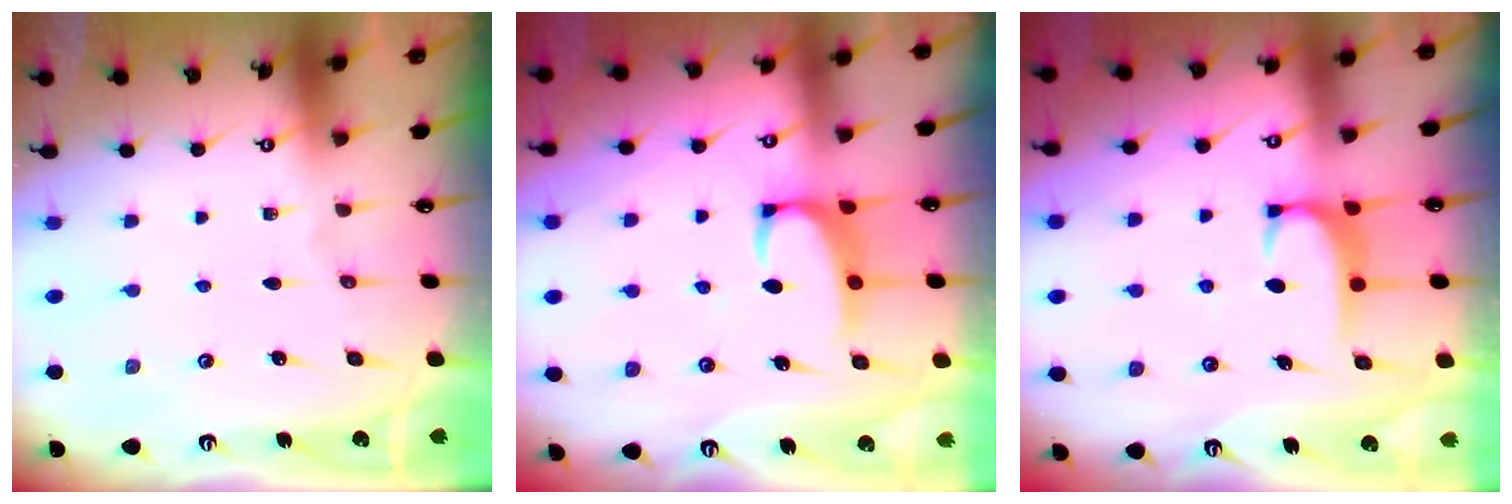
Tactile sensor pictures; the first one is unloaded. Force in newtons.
{"total": 2.6, "press": 2.5, "slide": 0.8}
{"total": 2.0, "press": 1.9, "slide": 0.5}